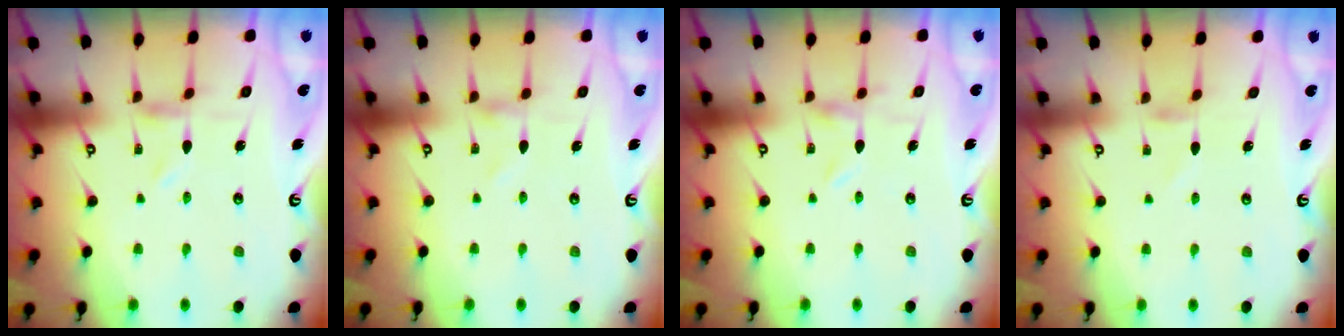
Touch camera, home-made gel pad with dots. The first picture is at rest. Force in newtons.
{"total": 0.0}
{"total": 0.0}
{"total": 0.9, "press": 0.8, "slide": 0.1}